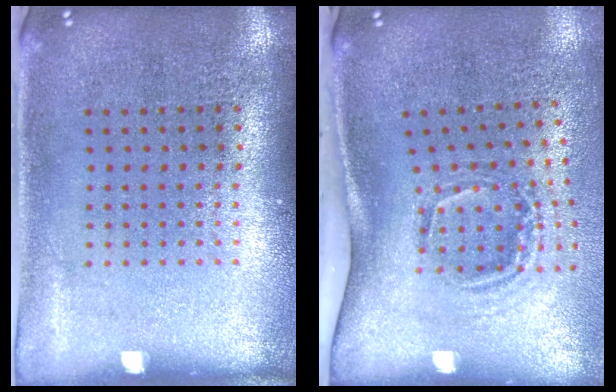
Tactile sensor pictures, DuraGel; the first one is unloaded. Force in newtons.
{"total": 2.0, "press": 1.3, "slide": 1.6}